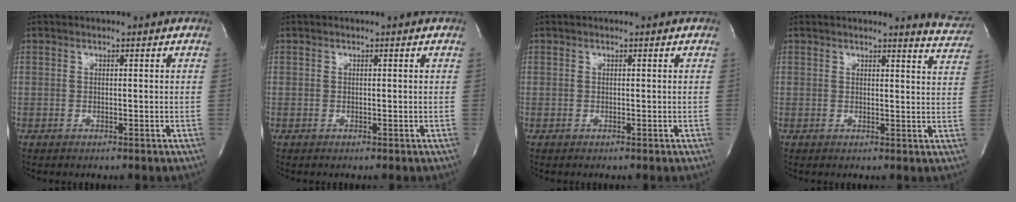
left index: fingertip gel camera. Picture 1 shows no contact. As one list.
[{"total": 0.0}, {"total": 0.0}, {"total": 5.8, "force": [5.8, 0.1, 0.6], "torque": [-0.001, -0.049, 0.035]}]